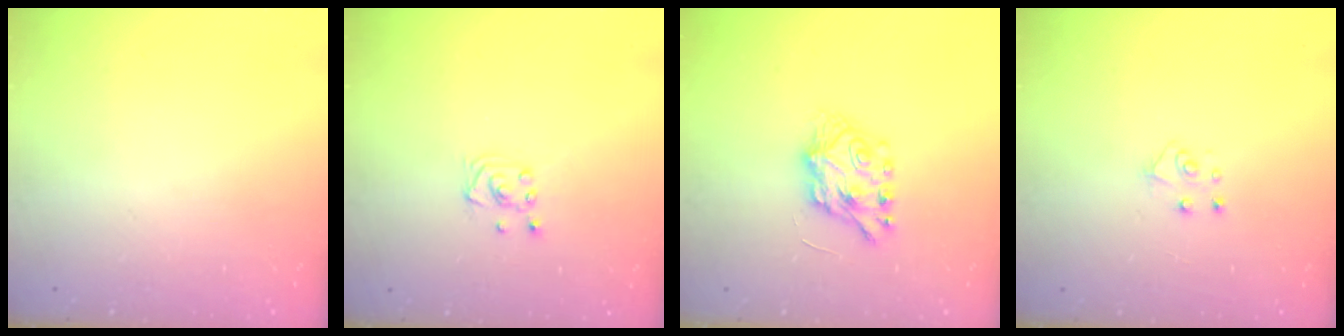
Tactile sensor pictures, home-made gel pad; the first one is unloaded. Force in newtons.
{"total": 3.7, "press": 3.6, "slide": 0.4}
{"total": 7.2, "press": 7.1, "slide": 0.4}
{"total": 5.1, "press": 5.1, "slide": 0.5}